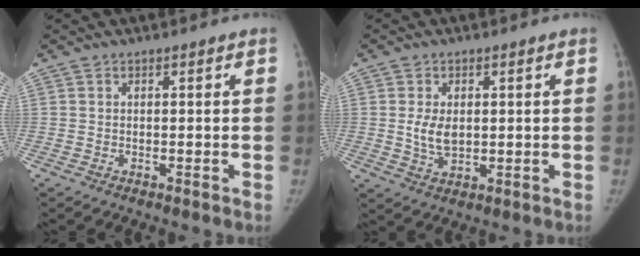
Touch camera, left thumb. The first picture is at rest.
{"total": 5.2, "force": [0.5, 3.2, 4.0], "torque": [-0.068, -0.006, 0.016]}